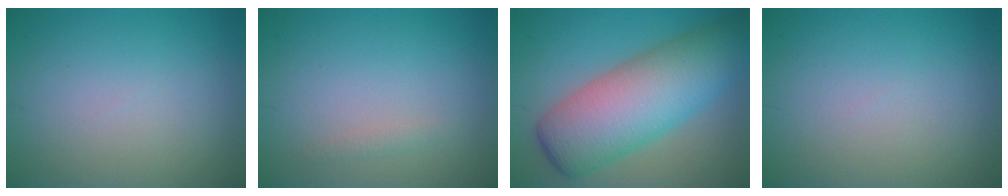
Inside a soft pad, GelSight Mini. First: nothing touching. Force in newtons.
{"total": 0.7, "press": 0.7, "slide": 0.0}
{"total": 10.9, "press": 10.8, "slide": 0.4}
{"total": 0.0}